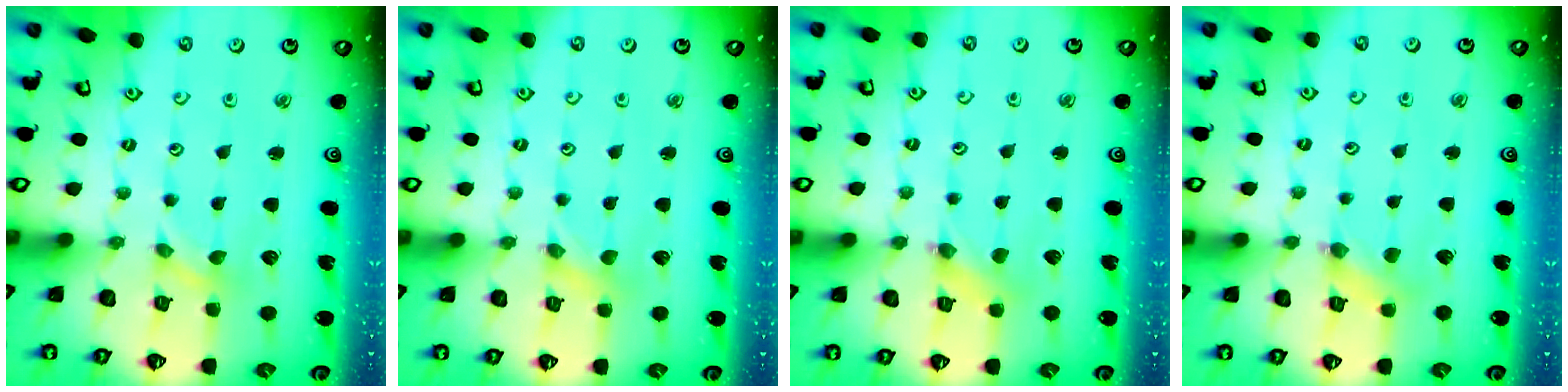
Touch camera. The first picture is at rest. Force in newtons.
{"total": 0.0}
{"total": 1.3, "press": 1.2, "slide": 0.2}
{"total": 1.6, "press": 1.6, "slide": 0.4}